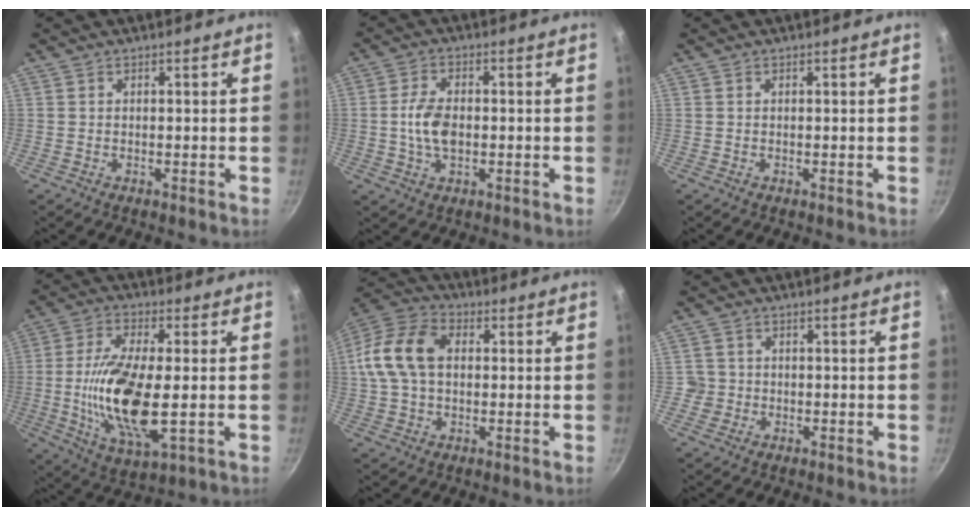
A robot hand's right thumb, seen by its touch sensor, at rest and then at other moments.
{"total": 6.8, "force": [-0.5, 4.0, 5.4], "torque": [-0.100, 0.010, -0.014]}
{"total": 0.0}
{"total": 16.7, "force": [-1.0, 6.5, 15.3], "torque": [-0.302, -0.007, -0.022]}
{"total": 13.5, "force": [1.5, 9.3, 9.7], "torque": [-0.172, 0.027, 0.012]}
{"total": 2.4, "force": [-0.6, 2.3, 0.2], "torque": [0.012, 0.014, -0.009]}